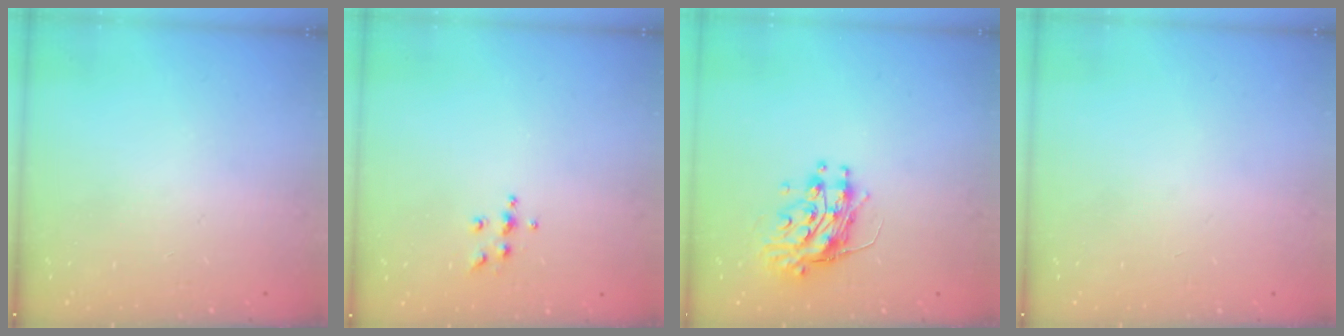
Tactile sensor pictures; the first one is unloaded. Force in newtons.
{"total": 5.0, "press": 5.0, "slide": 0.5}
{"total": 10.4, "press": 10.4, "slide": 0.2}
{"total": 0.0}